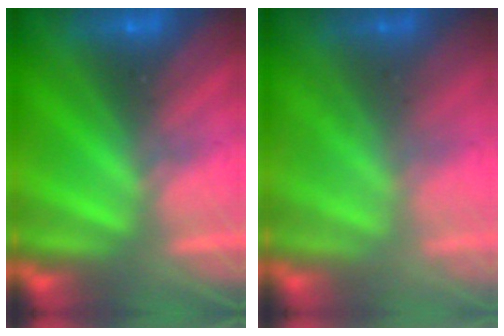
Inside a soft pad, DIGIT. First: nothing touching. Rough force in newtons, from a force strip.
{"total": 2.3}